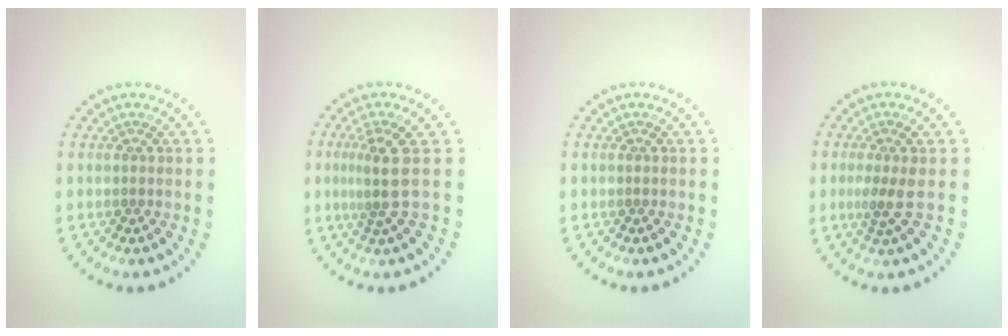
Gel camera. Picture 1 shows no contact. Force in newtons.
{"total": 2.8, "press": 1.9, "slide": 2.0}
{"total": 0.0}
{"total": 2.0, "press": 1.5, "slide": 1.3}